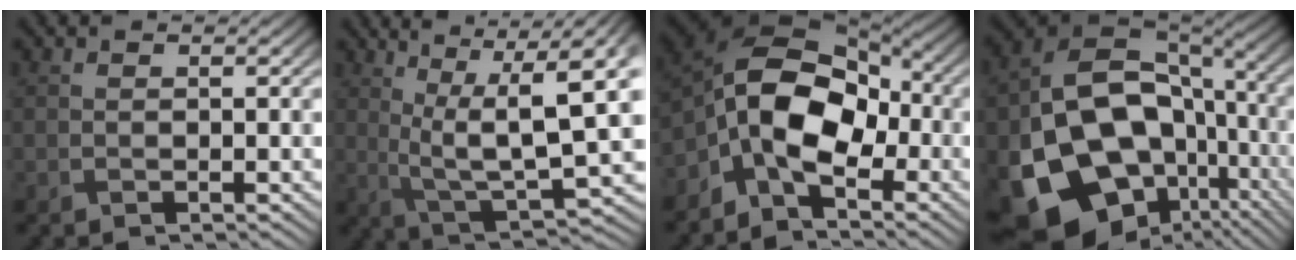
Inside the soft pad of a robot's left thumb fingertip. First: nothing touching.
{"total": 13.7, "force": [2.9, 4.3, 12.7], "torque": [-0.226, 0.011, 0.067]}
{"total": 10.1, "force": [-3.4, 6.0, 7.4], "torque": [-0.137, 0.007, -0.081]}
{"total": 22.0, "force": [-5.9, 16.5, 13.3], "torque": [-0.286, -0.051, -0.060]}